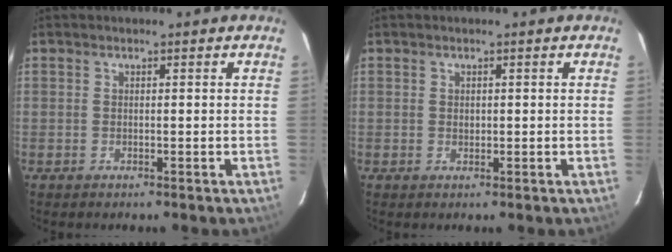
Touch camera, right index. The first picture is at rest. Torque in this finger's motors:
{"motor_torque": [0.25, 0.04, 0.07, 0.00]}